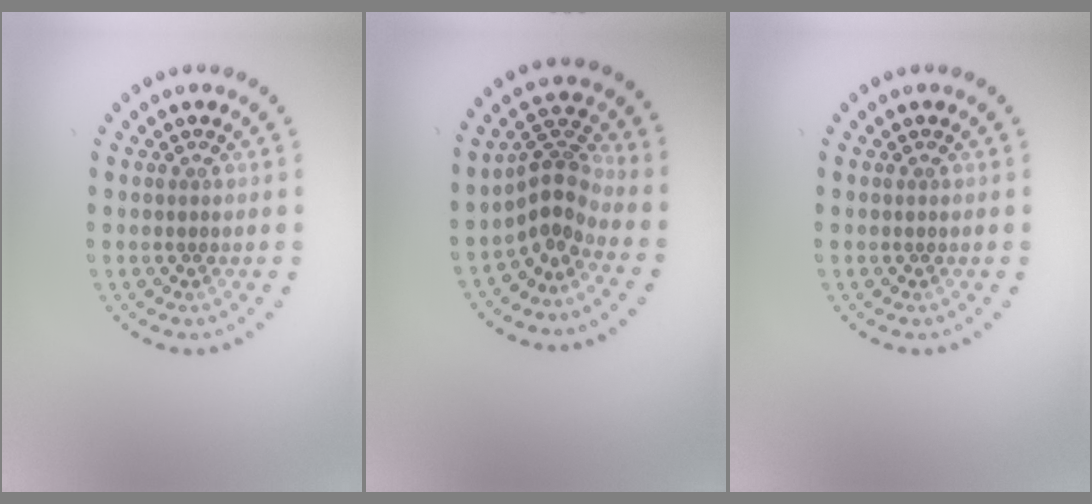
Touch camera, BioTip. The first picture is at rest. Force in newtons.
{"total": 3.3, "press": 2.3, "slide": 2.4}
{"total": 0.0}